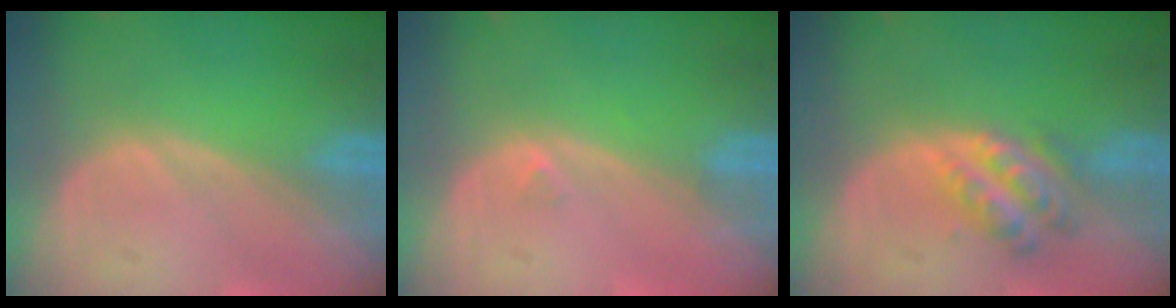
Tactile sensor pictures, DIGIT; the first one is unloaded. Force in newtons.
{"total": 0.5, "press": 0.5, "slide": 0.2}
{"total": 5.4, "press": 5.0, "slide": 2.2}